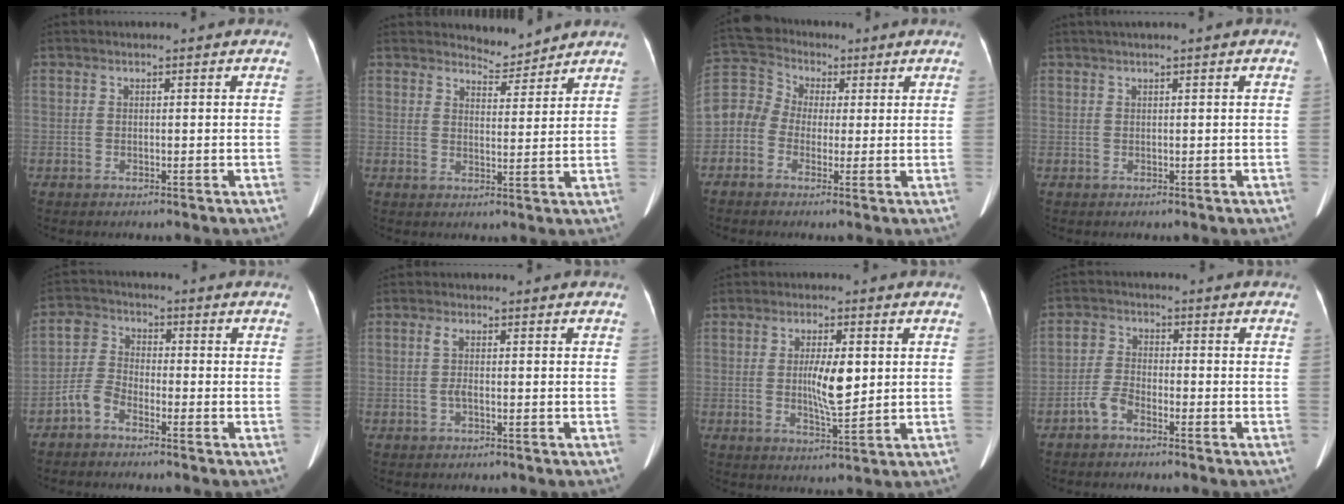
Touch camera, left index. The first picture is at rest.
{"total": 3.8, "force": [3.7, 0.5, -0.4], "torque": [0.001, -0.006, 0.058]}
{"total": 11.1, "force": [0.4, 10.3, 4.0], "torque": [-0.129, 0.062, 0.005]}
{"total": 1.3, "force": [0.8, -0.2, 1.0], "torque": [-0.019, 0.021, 0.018]}
{"total": 4.2, "force": [-3.0, 2.2, 1.9], "torque": [-0.050, 0.001, -0.068]}
{"total": 1.6, "force": [-0.2, 0.3, 1.6], "torque": [-0.036, 0.003, -0.003]}
{"total": 6.3, "force": [0.7, 1.5, 6.1], "torque": [-0.109, -0.004, 0.014]}
{"total": 3.6, "force": [-2.7, 1.6, 1.8], "torque": [-0.047, 0.000, -0.054]}